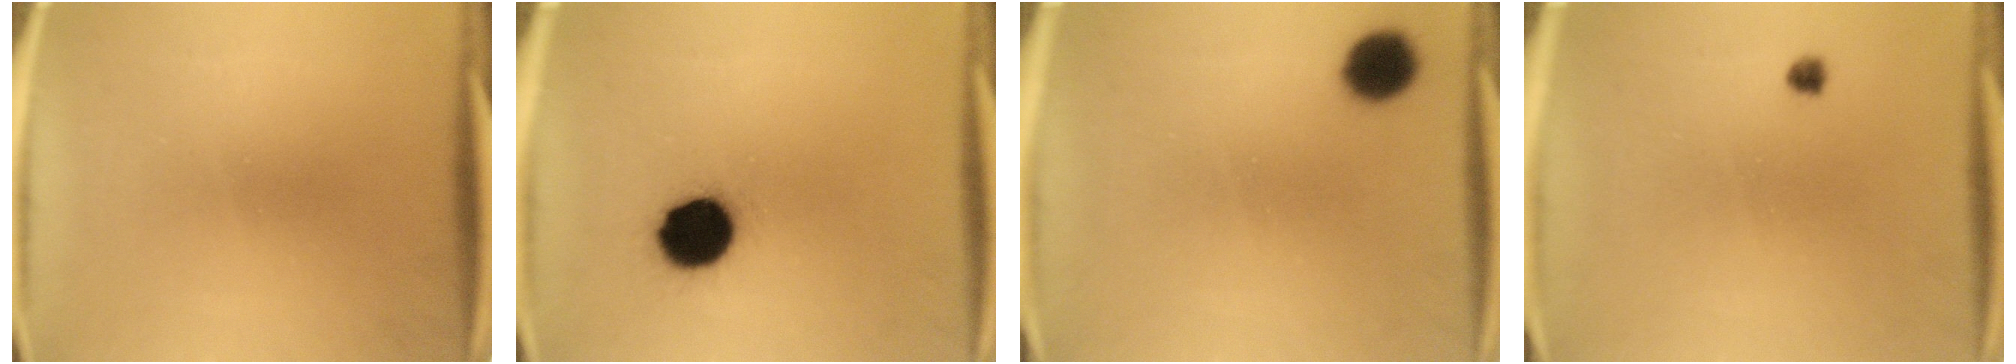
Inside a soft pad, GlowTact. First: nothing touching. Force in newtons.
{"total": 13.0}
{"total": 6.9}
{"total": 1.2}